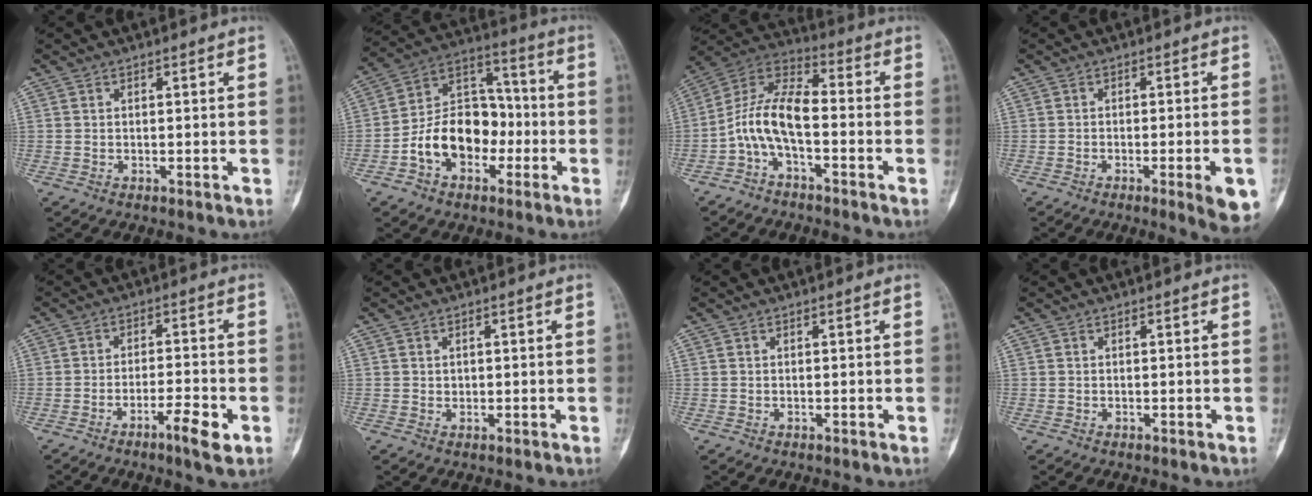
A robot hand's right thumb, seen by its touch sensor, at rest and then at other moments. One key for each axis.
{"total": 14.8, "fx": -4.3, "fy": 10.5, "fz": 9.5, "tx": -0.128, "ty": 0.055, "tz": -0.080}
{"total": 10.3, "fx": -3.1, "fy": 4.7, "fz": 8.6, "tx": -0.167, "ty": 0.064, "tz": -0.074}
{"total": 7.4, "fx": -3.2, "fy": 1.1, "fz": 6.6, "tx": -0.078, "ty": 0.000, "tz": -0.040}
{"total": 6.2, "fx": -3.2, "fy": 1.1, "fz": 5.2, "tx": -0.091, "ty": 0.016, "tz": -0.052}
{"total": 0.6, "fx": 0.2, "fy": 0.6, "fz": 0.2, "tx": 0.003, "ty": 0.001, "tz": 0.002}
{"total": 0.0}
{"total": 0.0}